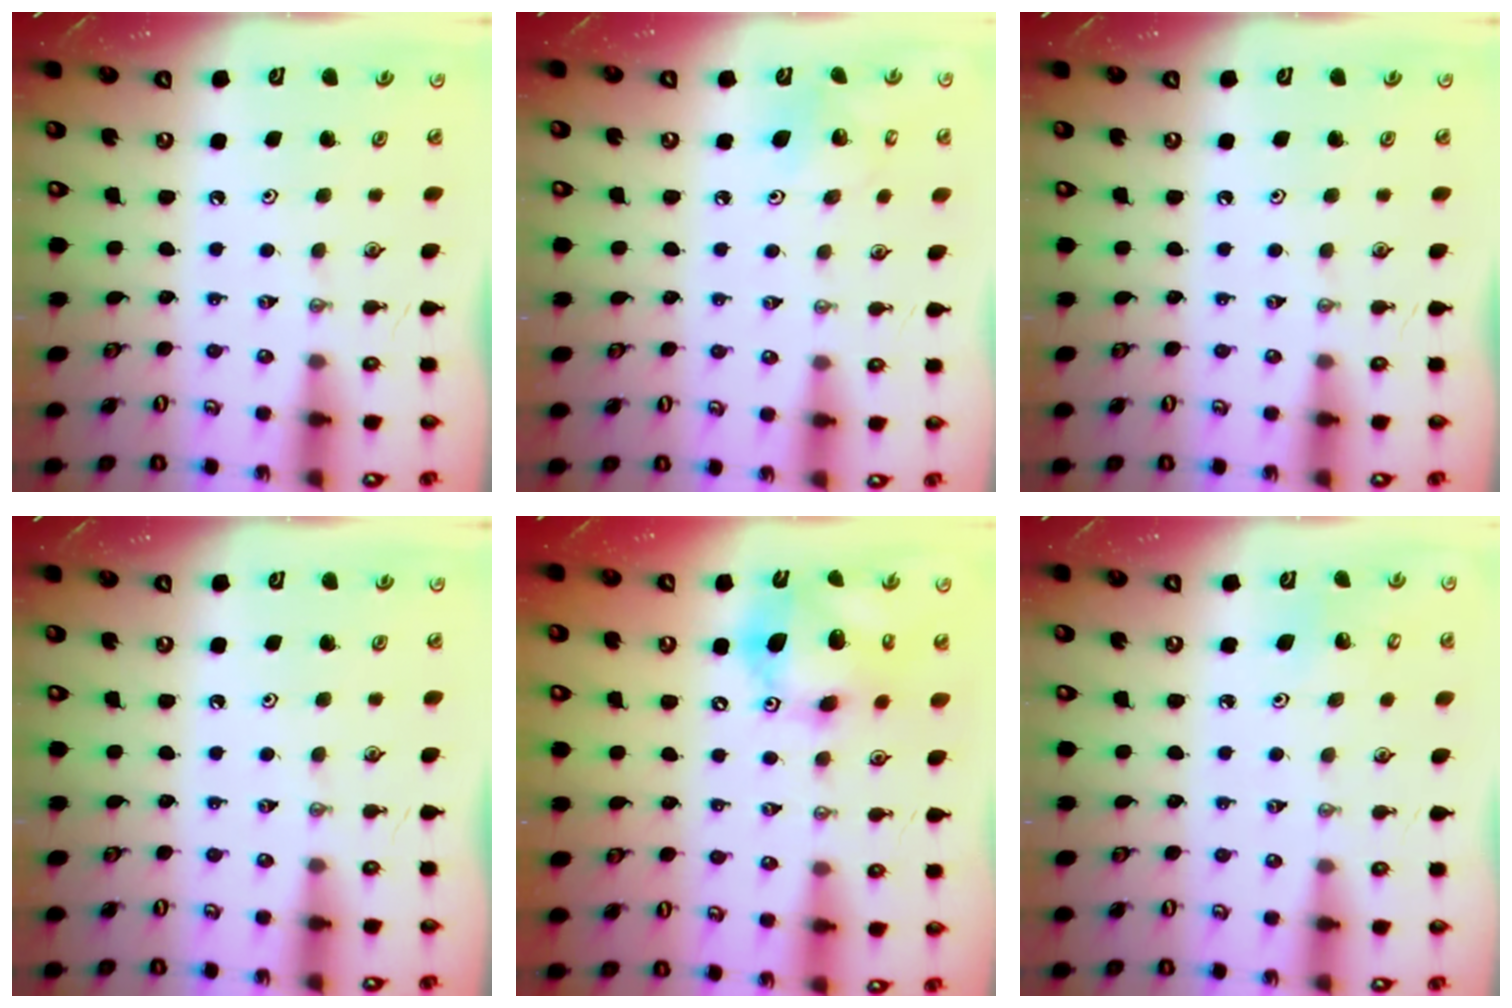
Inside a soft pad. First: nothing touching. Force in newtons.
{"total": 5.9, "press": 5.9, "slide": 0.4}
{"total": 0.0}
{"total": 0.0}
{"total": 14.0, "press": 13.8, "slide": 2.5}
{"total": 4.2, "press": 4.0, "slide": 1.1}